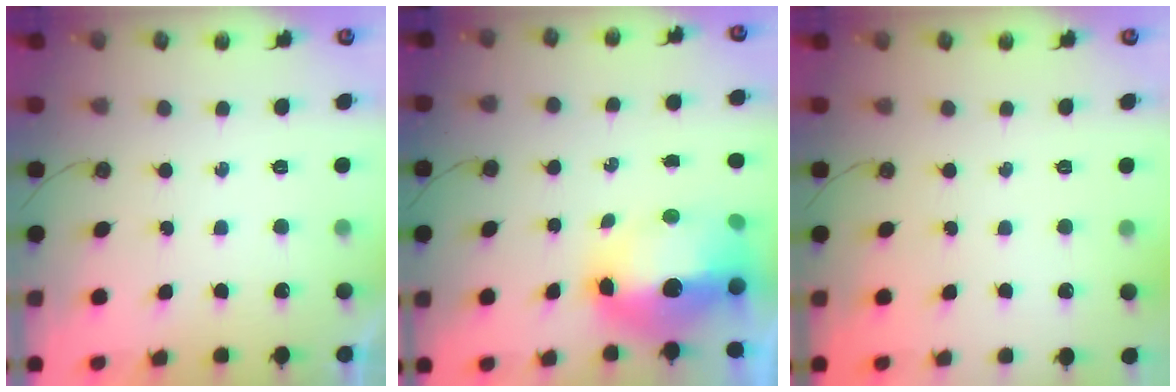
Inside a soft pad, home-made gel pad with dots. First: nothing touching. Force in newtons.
{"total": 15.0, "press": 14.9, "slide": 1.6}
{"total": 0.0}